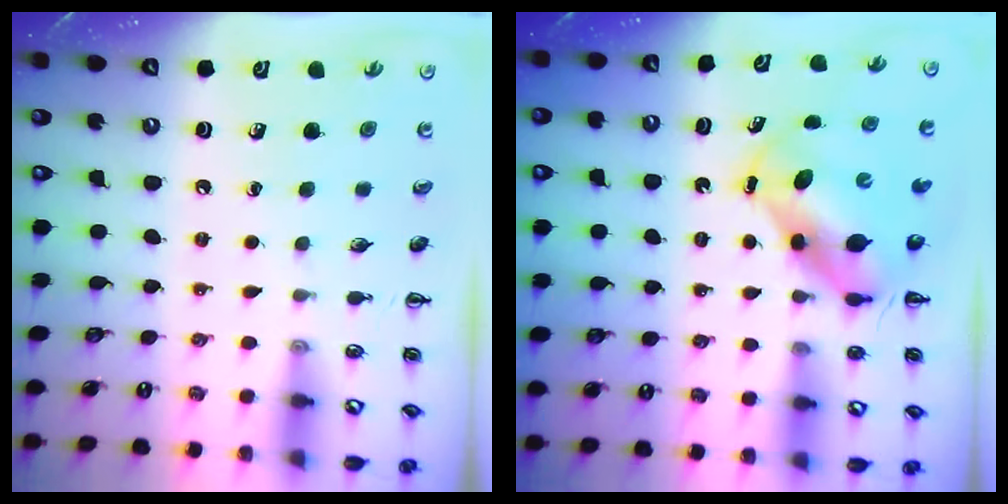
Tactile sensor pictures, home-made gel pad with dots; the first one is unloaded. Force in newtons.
{"total": 6.5, "press": 6.3, "slide": 1.4}